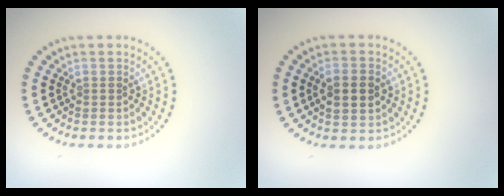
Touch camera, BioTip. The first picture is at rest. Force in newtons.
{"total": 2.7, "press": 2.7, "slide": 0.3}